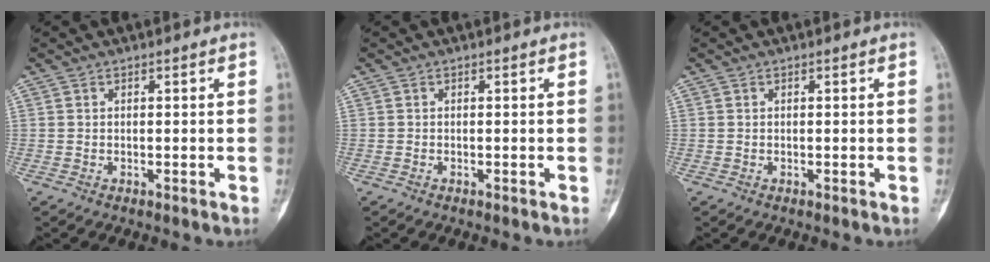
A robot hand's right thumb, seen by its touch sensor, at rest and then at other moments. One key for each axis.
{"total": 0.0}
{"total": 0.0}